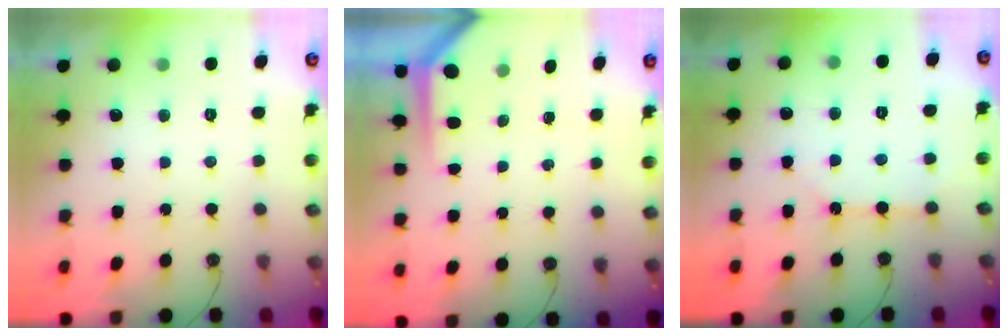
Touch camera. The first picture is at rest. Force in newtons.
{"total": 3.7, "press": 3.7, "slide": 0.3}
{"total": 4.6, "press": 4.5, "slide": 0.4}